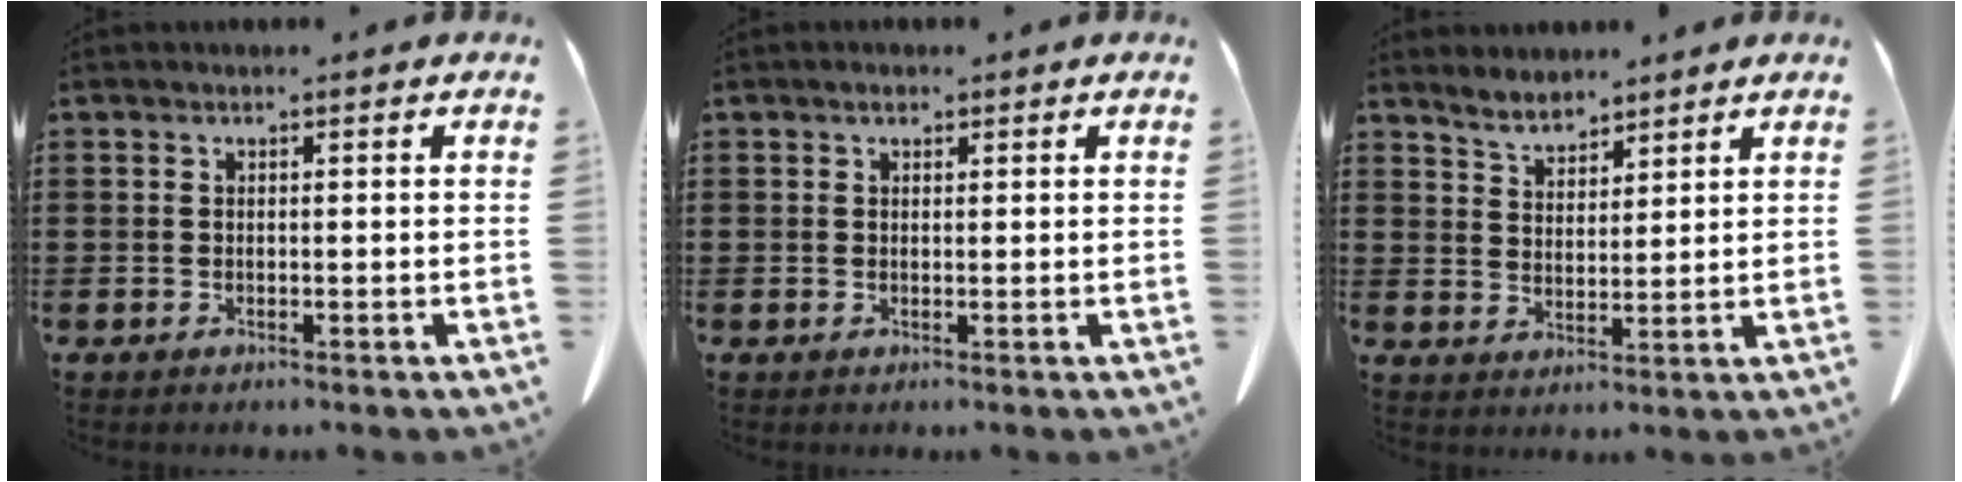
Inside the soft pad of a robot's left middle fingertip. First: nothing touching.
{"total": 0.9, "force": [0.6, 0.5, 0.5], "torque": [-0.006, -0.001, 0.010]}
{"total": 4.1, "force": [3.8, 1.3, 0.7], "torque": [-0.029, -0.009, 0.073]}